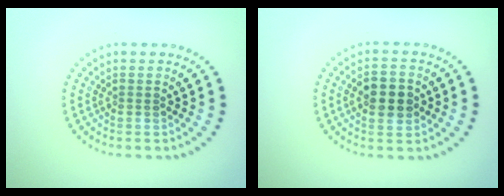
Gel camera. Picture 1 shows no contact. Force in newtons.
{"total": 3.8, "press": 3.8, "slide": 0.2}